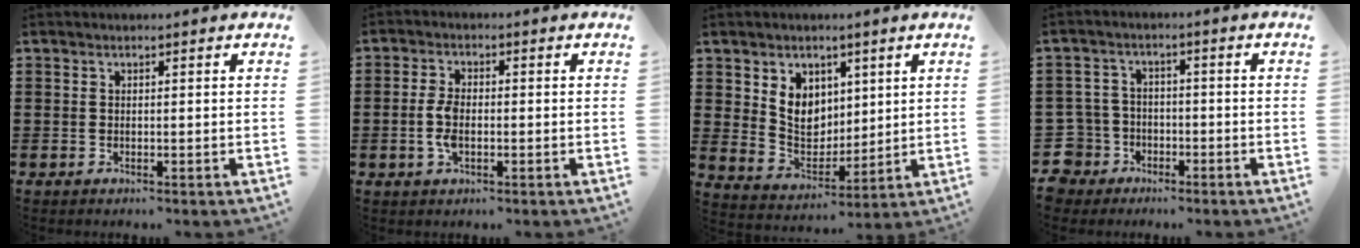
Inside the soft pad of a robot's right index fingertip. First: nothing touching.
{"total": 4.0, "force": [-0.8, 2.0, 3.4], "torque": [-0.083, -0.002, -0.020]}
{"total": 6.9, "force": [2.8, 5.6, 2.9], "torque": [-0.063, 0.002, 0.051]}
{"total": 6.4, "force": [-3.5, 5.2, 1.1], "torque": [-0.076, 0.003, -0.076]}